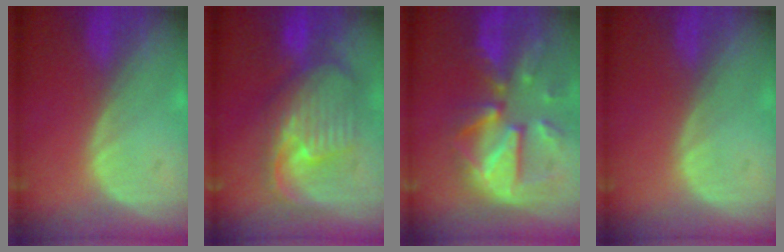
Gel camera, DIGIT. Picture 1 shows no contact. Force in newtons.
{"total": 10.5, "press": 9.4, "slide": 4.7}
{"total": 12.1, "press": 10.5, "slide": 6.0}
{"total": 0.0}